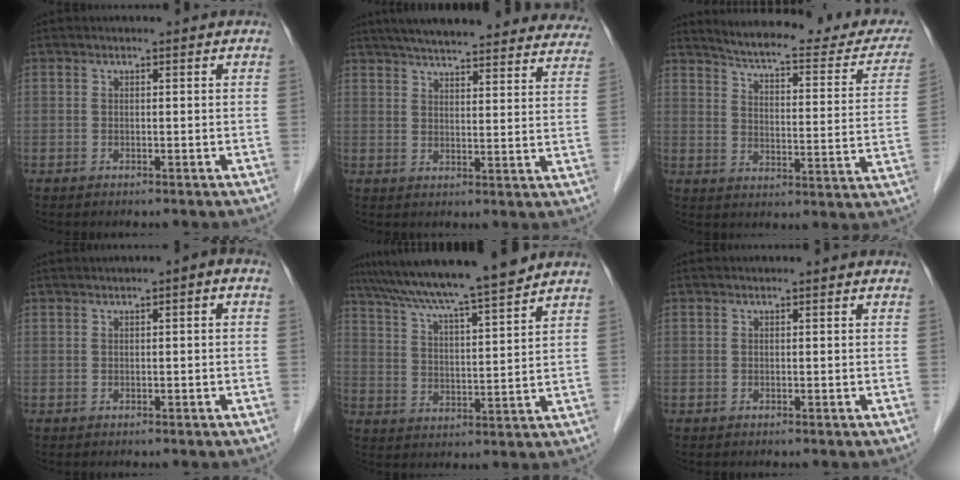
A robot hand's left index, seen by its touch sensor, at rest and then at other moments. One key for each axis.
{"total": 29.0, "fx": 25.9, "fy": 5.1, "fz": 11.9, "tx": -0.186, "ty": -0.024, "tz": 0.311}
{"total": 22.5, "fx": 20.4, "fy": 4.0, "fz": 8.7, "tx": -0.111, "ty": -0.046, "tz": 0.244}
{"total": 1.6, "fx": 0.3, "fy": 0.3, "fz": 1.5, "tx": -0.023, "ty": 0.011, "tz": 0.005}
{"total": 14.6, "fx": 12.9, "fy": -0.8, "fz": 6.9, "tx": -0.122, "ty": 0.014, "tz": 0.201}
{"total": 0.0}